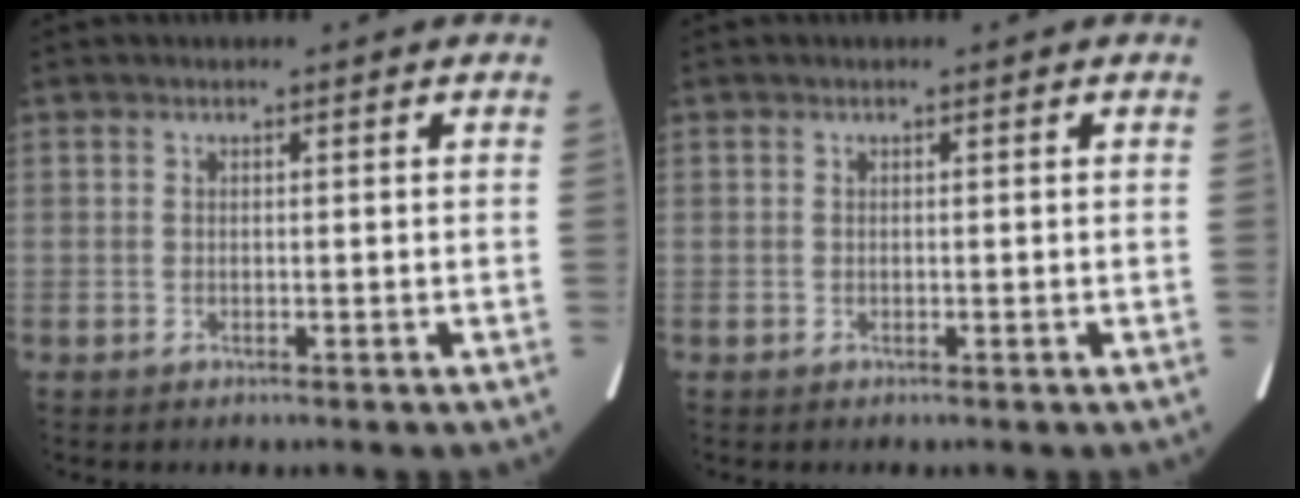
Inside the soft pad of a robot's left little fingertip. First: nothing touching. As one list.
[{"total": 0.0}]